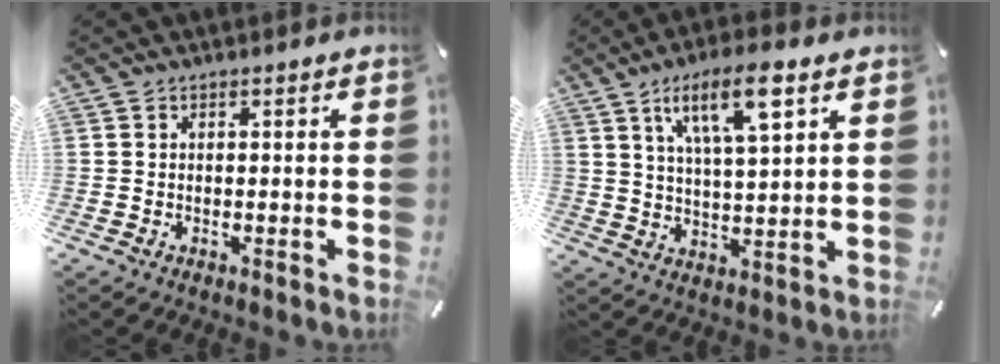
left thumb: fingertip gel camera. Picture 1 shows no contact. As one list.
[{"total": 12.2, "force": [6.6, 3.6, 9.6], "torque": [-0.157, -0.017, 0.108]}]